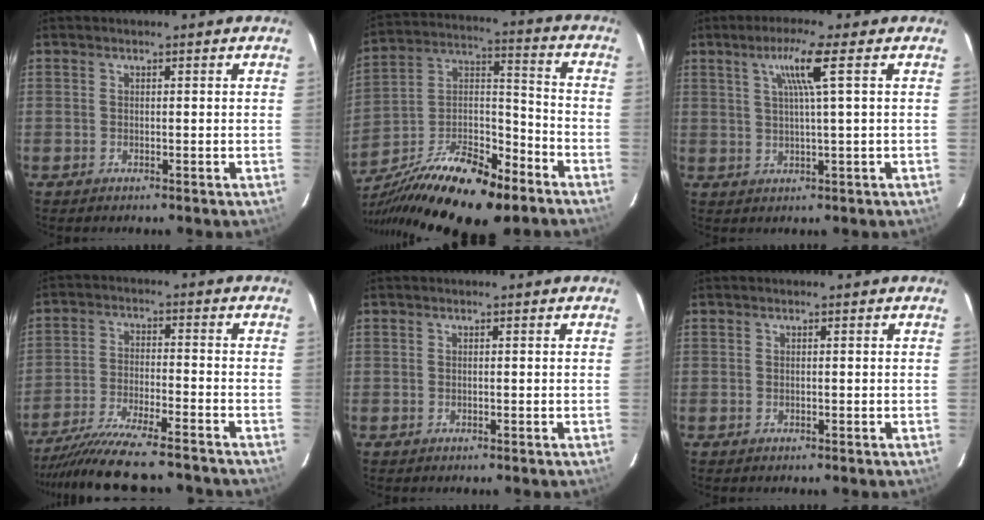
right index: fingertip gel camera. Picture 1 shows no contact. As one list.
[{"total": 24.3, "force": [-15.1, 9.3, 16.6], "torque": [-0.320, -0.011, -0.252]}, {"total": 5.9, "force": [2.2, -1.1, 5.4], "torque": [-0.093, 0.006, 0.042]}, {"total": 16.4, "force": [-14.6, 1.6, 7.2], "torque": [-0.152, -0.032, -0.235]}, {"total": 0.0}, {"total": 0.0}]